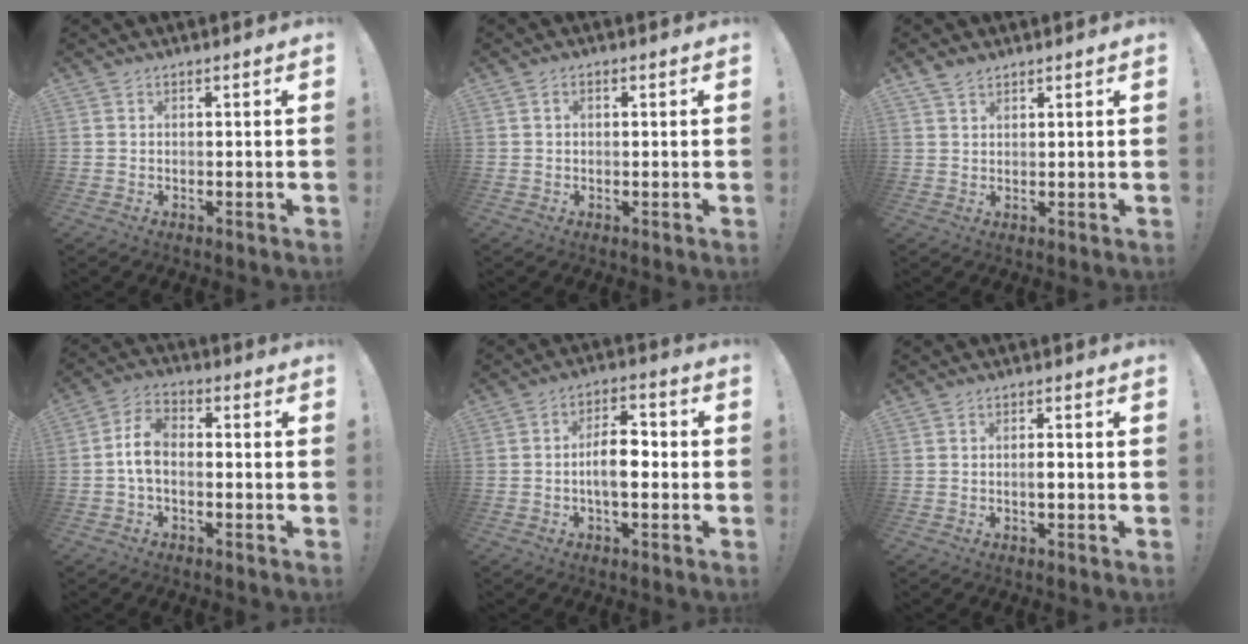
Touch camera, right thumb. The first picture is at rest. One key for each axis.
{"total": 1.3, "fx": 0.1, "fy": 0.9, "fz": 0.9, "tx": -0.012, "ty": 0.002, "tz": 0.000}
{"total": 2.9, "fx": 2.3, "fy": 1.3, "fz": 1.1, "tx": -0.024, "ty": -0.009, "tz": 0.044}
{"total": 7.7, "fx": -0.9, "fy": 4.6, "fz": 6.1, "tx": -0.121, "ty": 0.007, "tz": -0.013}
{"total": 9.0, "fx": -1.6, "fy": 4.5, "fz": 7.6, "tx": -0.128, "ty": 0.013, "tz": -0.031}
{"total": 2.0, "fx": -0.5, "fy": 0.6, "fz": 1.8, "tx": -0.024, "ty": 0.001, "tz": -0.011}